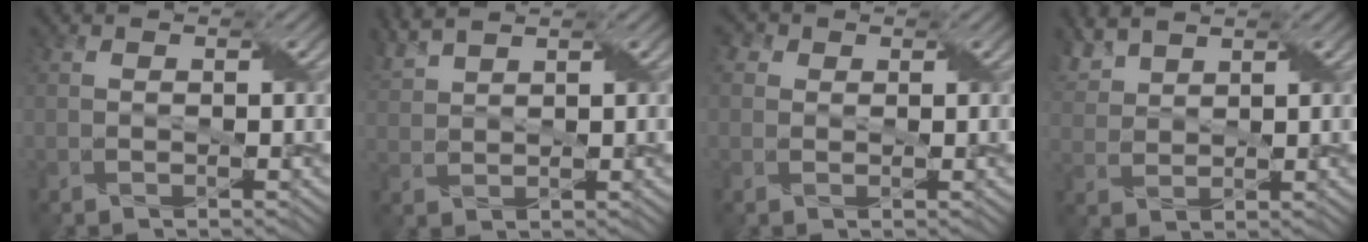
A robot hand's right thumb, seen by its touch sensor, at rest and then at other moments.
{"total": 3.5, "force": [3.2, 0.4, 1.5], "torque": [-0.048, 0.014, 0.071]}
{"total": 2.4, "force": [1.2, 2.0, 0.9], "torque": [-0.026, 0.006, 0.004]}
{"total": 4.3, "force": [3.5, 1.7, 2.0], "torque": [-0.061, 0.014, 0.078]}